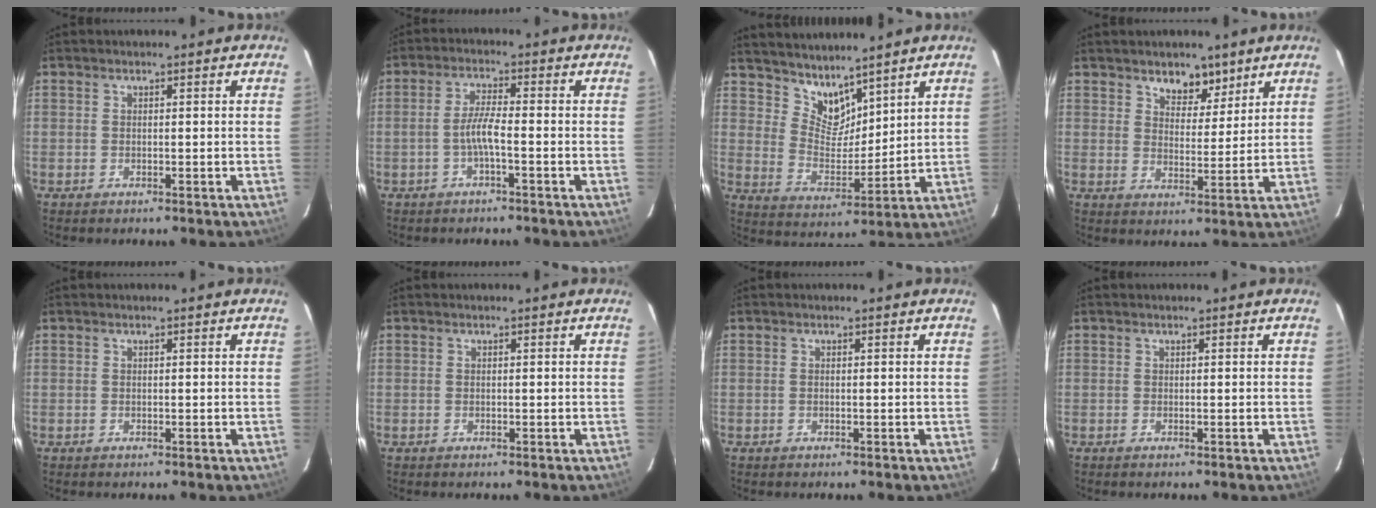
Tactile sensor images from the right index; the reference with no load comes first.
{"total": 3.9, "force": [-1.5, 0.1, 3.6], "torque": [-0.076, 0.006, -0.030]}
{"total": 9.1, "force": [7.9, 3.4, 3.0], "torque": [-0.052, -0.001, 0.157]}
{"total": 6.0, "force": [4.4, 3.2, 2.5], "torque": [-0.024, -0.009, 0.070]}
{"total": 0.0}
{"total": 0.0}
{"total": 0.0}
{"total": 0.0}